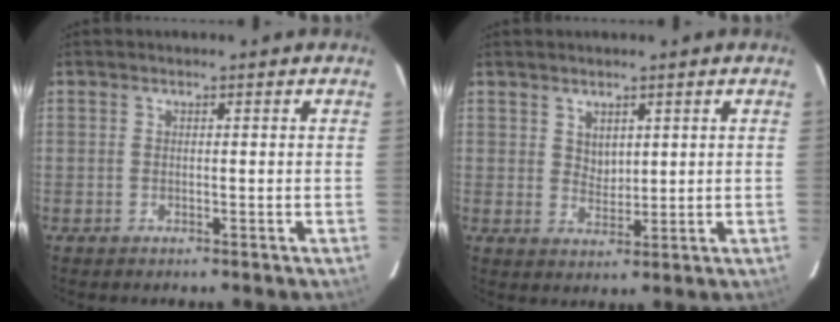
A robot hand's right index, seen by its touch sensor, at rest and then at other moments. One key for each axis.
{"total": 3.0, "fx": 1.7, "fy": 2.1, "fz": 1.3, "tx": -0.015, "ty": 0.000, "tz": 0.032}